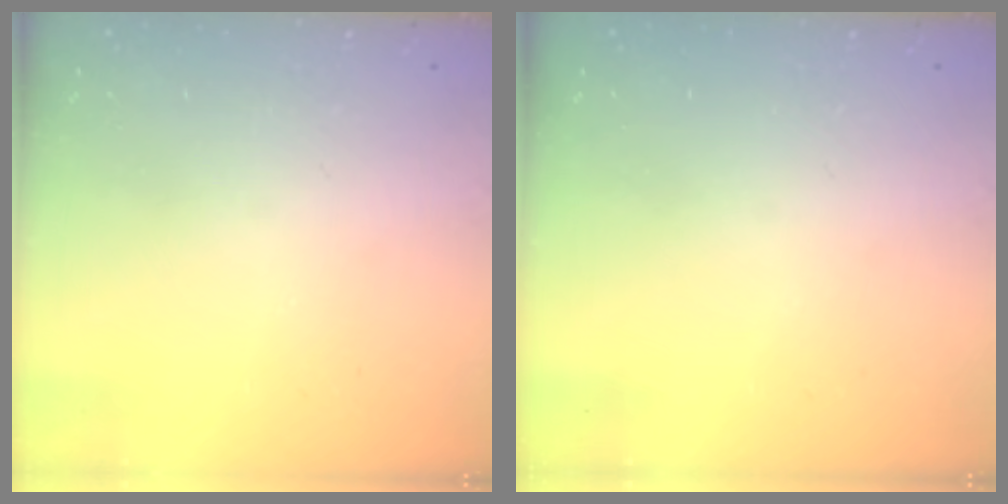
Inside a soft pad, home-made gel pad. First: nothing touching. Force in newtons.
{"total": 0.0}